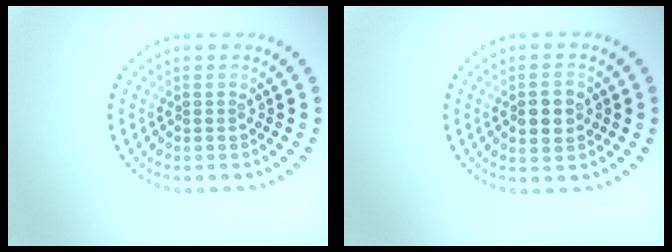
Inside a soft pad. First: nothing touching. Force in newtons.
{"total": 2.8, "press": 2.8, "slide": 0.2}